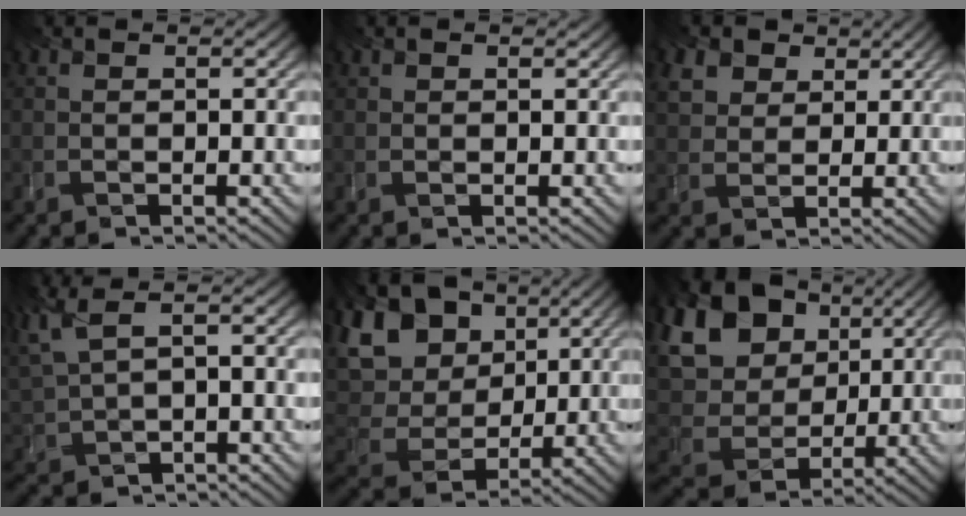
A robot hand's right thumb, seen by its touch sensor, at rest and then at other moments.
{"total": 1.0, "force": [0.8, 0.4, 0.4], "torque": [0.002, 0.008, 0.011]}
{"total": 3.4, "force": [2.0, 2.7, 0.1], "torque": [-0.023, -0.005, 0.062]}
{"total": 5.6, "force": [2.6, 2.3, 4.4], "torque": [-0.140, 0.009, 0.072]}
{"total": 12.5, "force": [5.2, 9.5, 6.4], "torque": [-0.180, 0.032, 0.111]}
{"total": 16.3, "force": [5.4, 13.5, 7.4], "torque": [-0.231, 0.036, 0.133]}